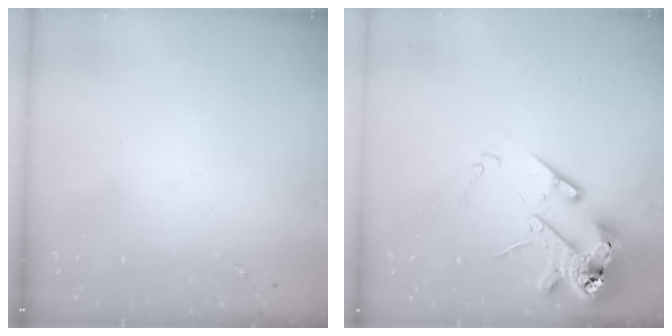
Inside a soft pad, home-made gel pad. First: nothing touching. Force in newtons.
{"total": 14.6, "press": 14.5, "slide": 2.0}